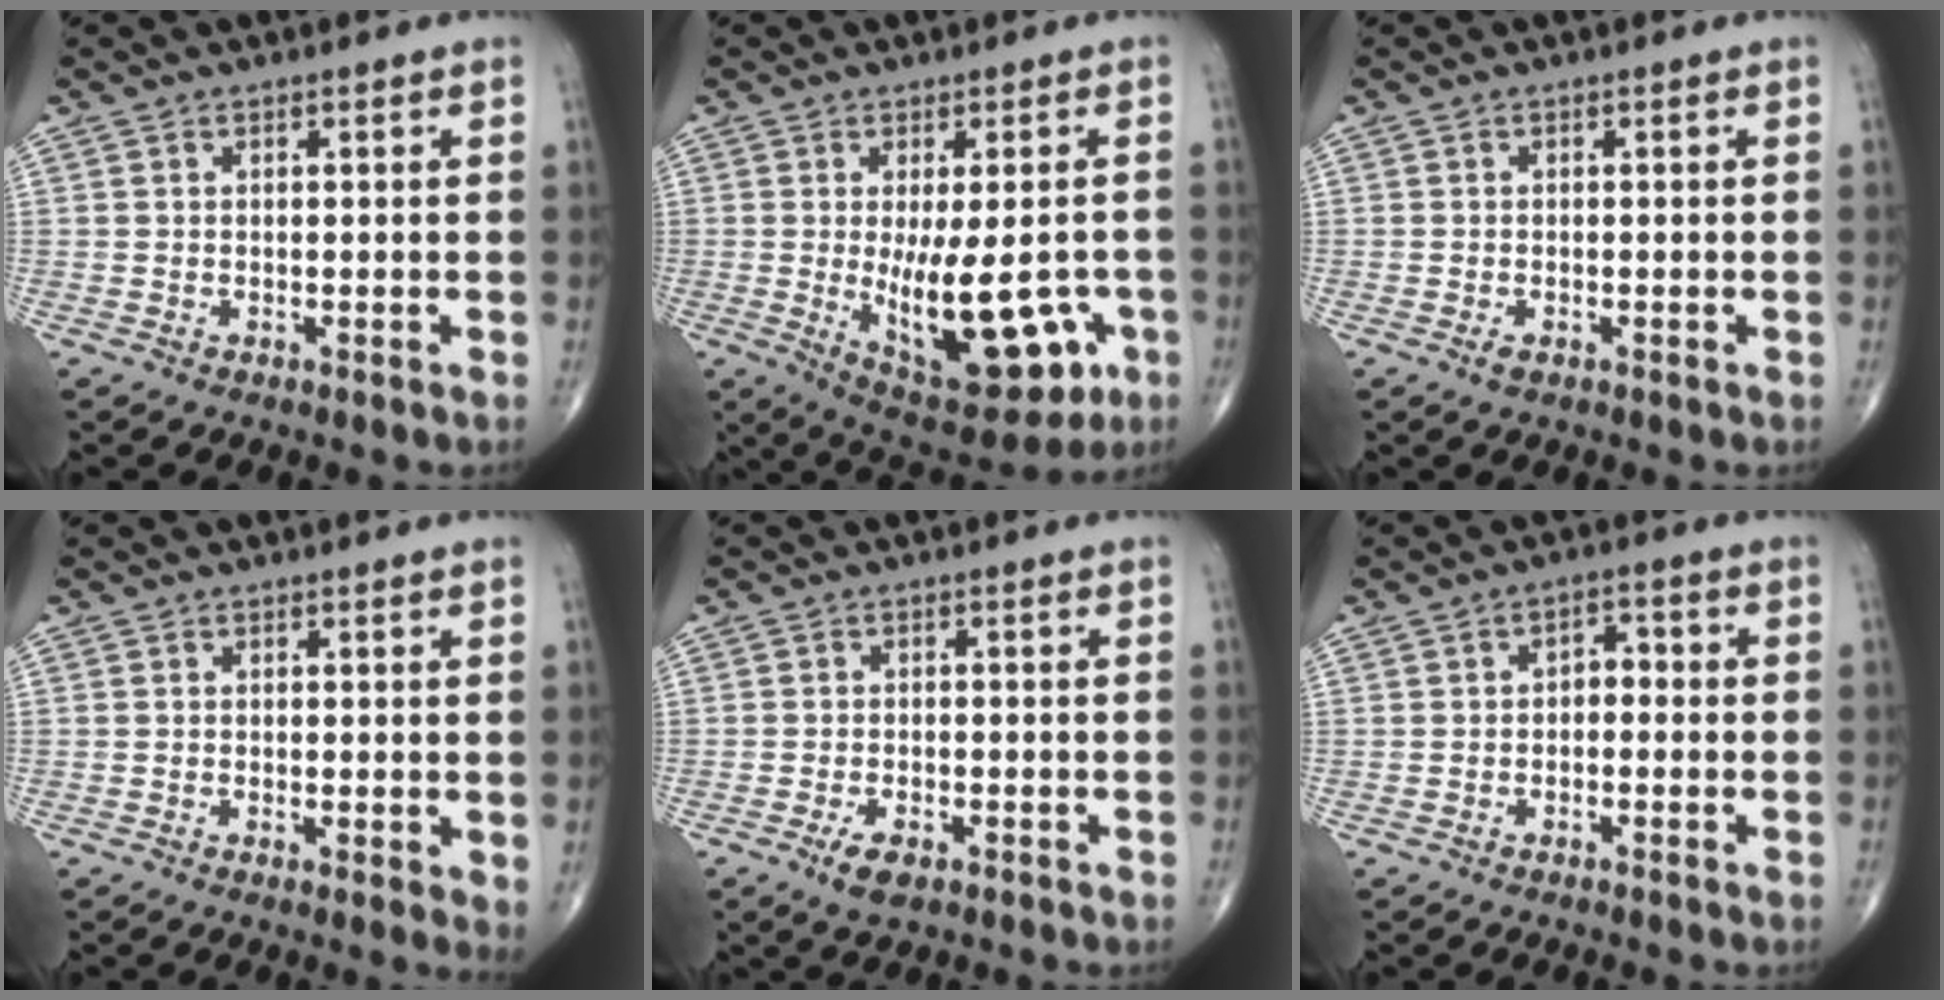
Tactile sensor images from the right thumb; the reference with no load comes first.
{"total": 16.7, "force": [-3.7, 7.3, 14.5], "torque": [-0.189, -0.017, -0.029]}
{"total": 1.0, "force": [-0.5, 0.5, 0.7], "torque": [-0.016, -0.002, -0.010]}
{"total": 2.4, "force": [0.2, 0.8, 2.2], "torque": [-0.033, -0.009, -0.002]}
{"total": 3.4, "force": [-1.8, 1.5, 2.4], "torque": [-0.046, 0.001, -0.031]}
{"total": 2.9, "force": [-0.5, 2.0, 2.1], "torque": [-0.015, 0.017, -0.017]}